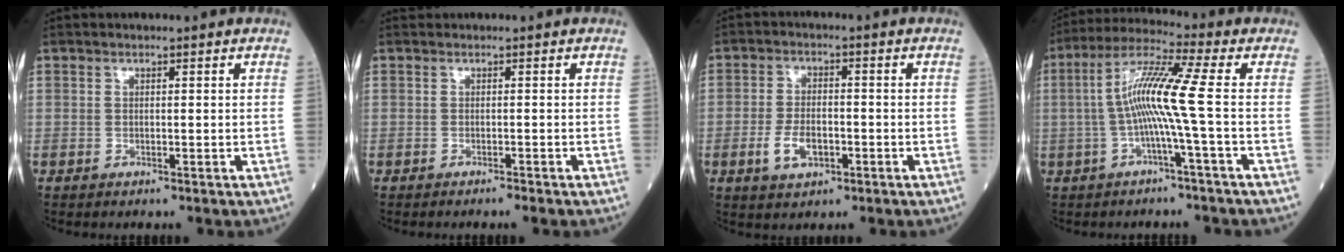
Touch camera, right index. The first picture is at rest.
{"total": 0.6, "force": [-0.5, 0.0, 0.4], "torque": [-0.008, 0.000, -0.006]}
{"total": 5.3, "force": [-1.8, 2.8, 4.1], "torque": [-0.080, 0.001, -0.030]}
{"total": 9.3, "force": [-0.7, -1.5, 9.2], "torque": [-0.183, 0.021, -0.016]}